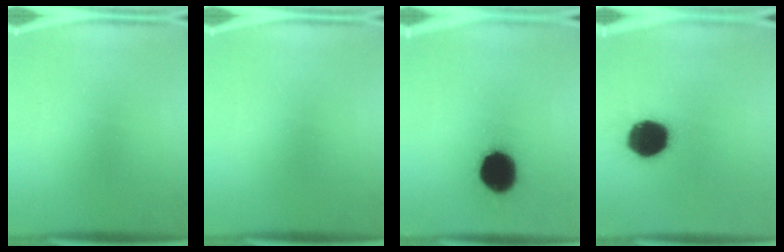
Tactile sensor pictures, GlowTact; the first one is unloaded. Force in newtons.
{"total": 0.0}
{"total": 15.1}
{"total": 17.2}